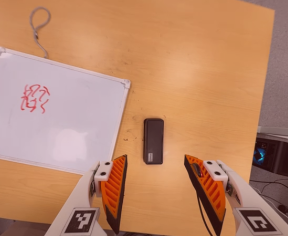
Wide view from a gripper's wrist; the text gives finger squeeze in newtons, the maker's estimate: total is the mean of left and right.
{"total": 0.0}